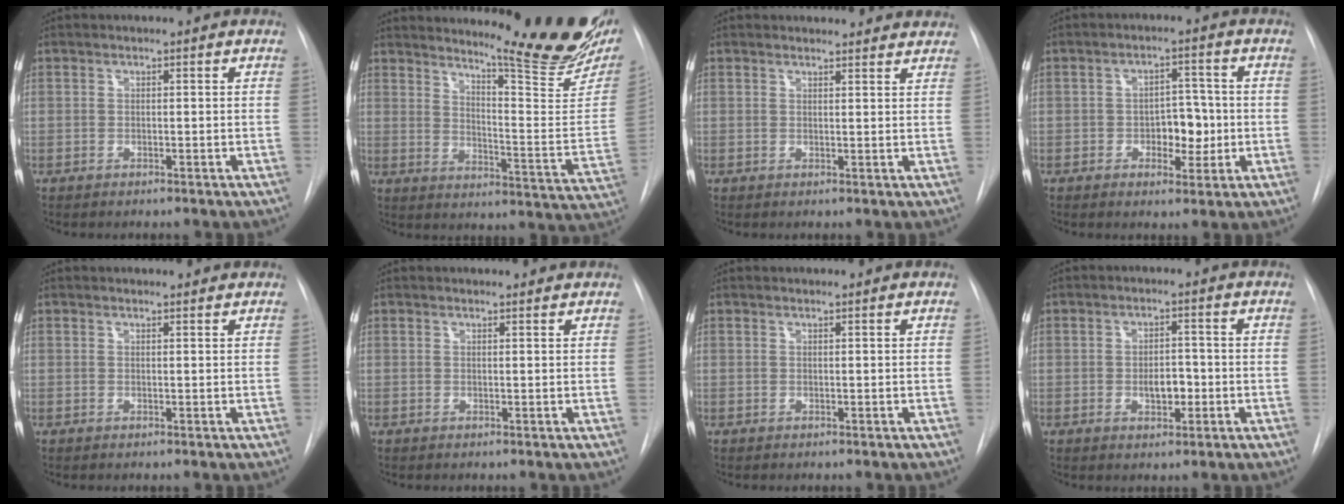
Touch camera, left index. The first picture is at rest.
{"total": 21.6, "force": [18.0, 2.0, 11.7], "torque": [-0.165, -0.102, 0.224]}
{"total": 8.1, "force": [7.7, 2.0, 1.1], "torque": [0.010, 0.004, 0.066]}
{"total": 5.4, "force": [-1.3, 3.2, 4.1], "torque": [-0.050, 0.006, -0.015]}
{"total": 2.1, "force": [2.0, 0.4, 0.2], "torque": [-0.008, 0.001, 0.019]}
{"total": 2.4, "force": [2.4, 0.5, 0.2], "torque": [-0.008, 0.002, 0.022]}
{"total": 0.6, "force": [0.6, -0.1, 0.0], "torque": [-0.006, 0.003, 0.010]}
{"total": 3.6, "force": [-1.2, 1.9, 2.8], "torque": [-0.040, -0.001, -0.013]}